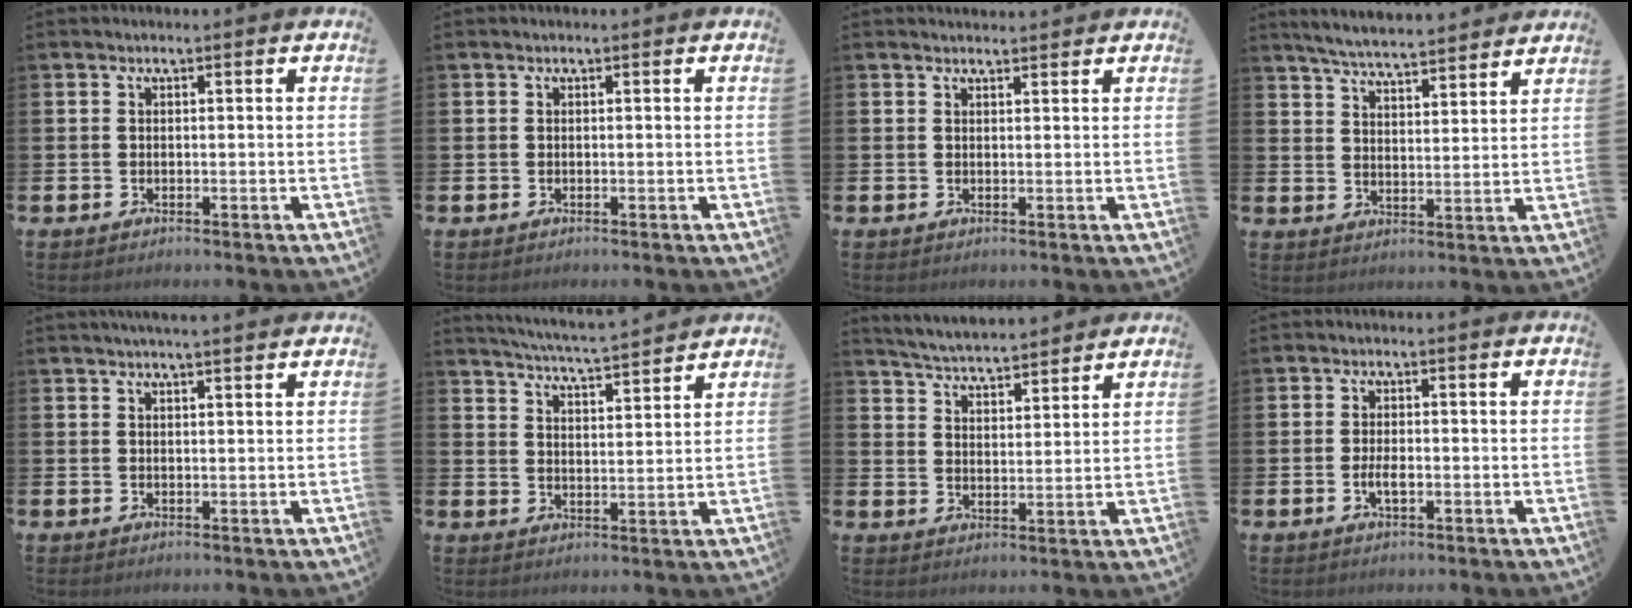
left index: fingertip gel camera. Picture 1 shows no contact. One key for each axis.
{"total": 0.0}
{"total": 1.3, "fx": 1.3, "fy": 0.1, "fz": 0.0, "tx": 0.005, "ty": -0.005, "tz": 0.022}
{"total": 5.6, "fx": 5.6, "fy": 0.1, "fz": 0.7, "tx": -0.031, "ty": -0.036, "tz": 0.098}
{"total": 2.3, "fx": 2.2, "fy": -0.2, "fz": 0.7, "tx": -0.009, "ty": -0.008, "tz": 0.039}
{"total": 5.3, "fx": 5.2, "fy": -0.5, "fz": 0.7, "tx": -0.037, "ty": -0.038, "tz": 0.091}
{"total": 5.0, "fx": 4.9, "fy": 0.2, "fz": 0.2, "tx": -0.027, "ty": -0.032, "tz": 0.088}
{"total": 2.0, "fx": -0.4, "fy": 0.8, "fz": 1.8, "tx": -0.032, "ty": -0.001, "tz": -0.008}